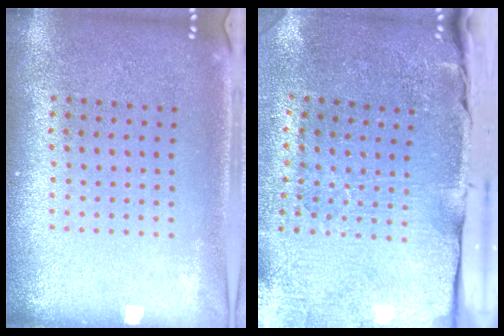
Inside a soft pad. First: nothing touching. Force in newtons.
{"total": 4.5, "press": 3.7, "slide": 2.5}